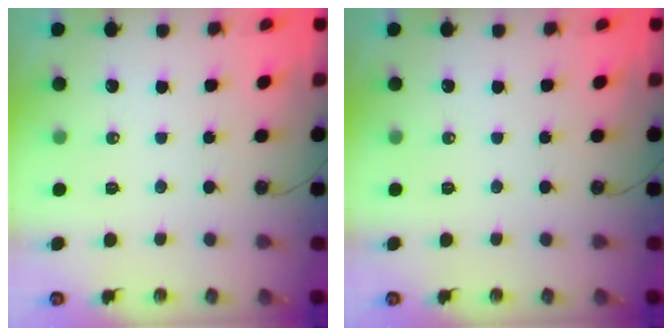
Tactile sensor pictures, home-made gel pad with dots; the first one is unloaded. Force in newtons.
{"total": 0.0}